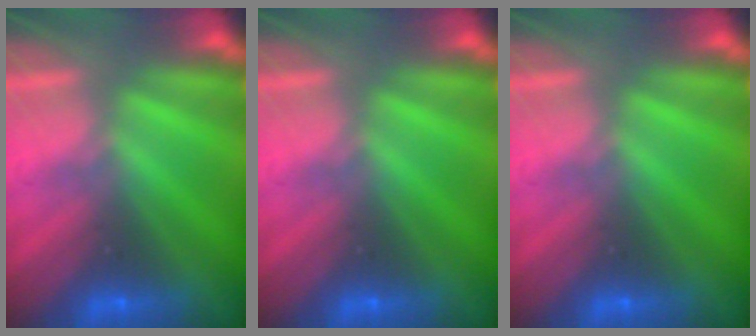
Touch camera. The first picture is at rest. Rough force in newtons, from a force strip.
{"total": 0.0}
{"total": 0.0}